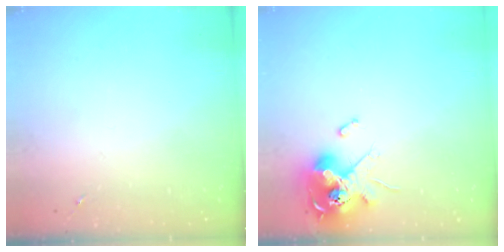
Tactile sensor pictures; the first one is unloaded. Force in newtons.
{"total": 14.0, "press": 13.9, "slide": 1.5}